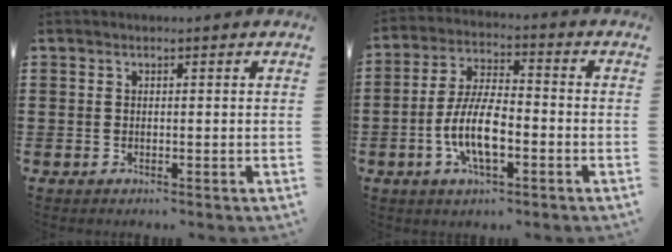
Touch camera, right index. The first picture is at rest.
{"total": 9.2, "force": [-2.7, 3.2, 8.1], "torque": [-0.185, -0.013, -0.056]}